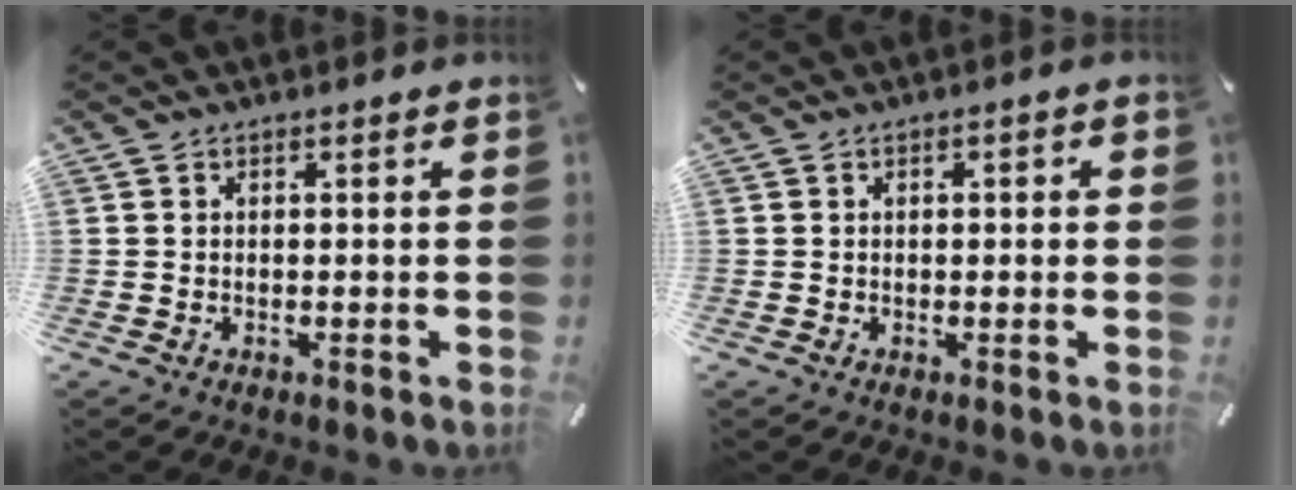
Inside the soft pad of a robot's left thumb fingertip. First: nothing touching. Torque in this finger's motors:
{"motor_torque": [-0.11, -0.05, -0.07, 0.00, 0.00]}